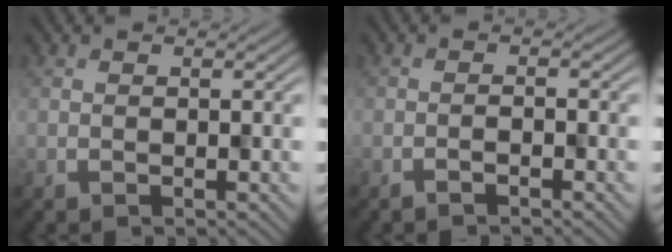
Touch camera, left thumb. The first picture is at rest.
{"total": 1.0, "force": [-0.9, 0.1, 0.4], "torque": [-0.009, 0.002, -0.019]}